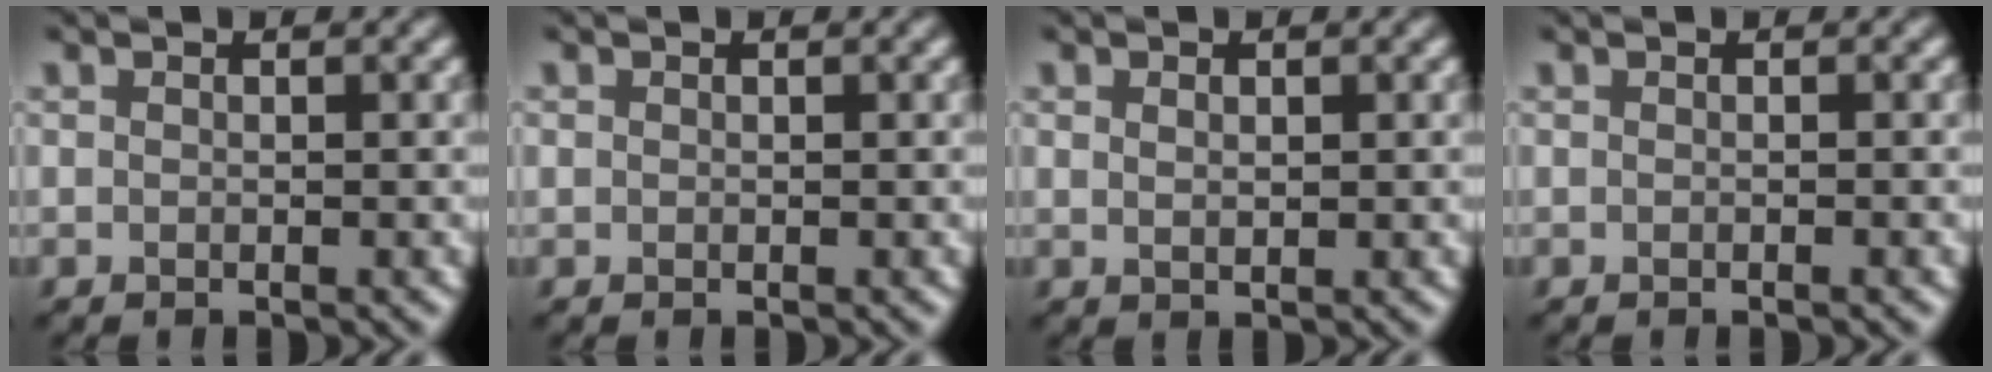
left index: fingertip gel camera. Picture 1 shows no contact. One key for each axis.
{"total": 0.0}
{"total": 0.9, "fx": 0.4, "fy": 0.5, "fz": 0.7, "tx": -0.013, "ty": -0.001, "tz": 0.009}
{"total": 0.6, "fx": -0.3, "fy": 0.1, "fz": 0.5, "tx": -0.003, "ty": -0.002, "tz": -0.006}